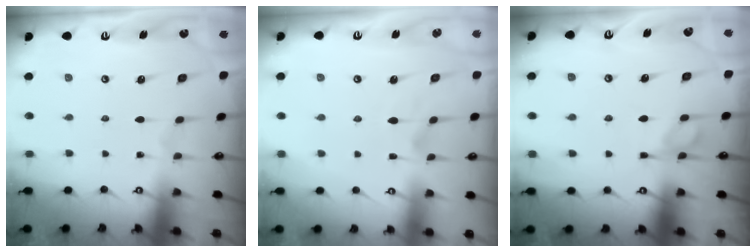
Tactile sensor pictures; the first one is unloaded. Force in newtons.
{"total": 1.3, "press": 0.6, "slide": 1.2}
{"total": 5.8, "press": 5.7, "slide": 0.9}